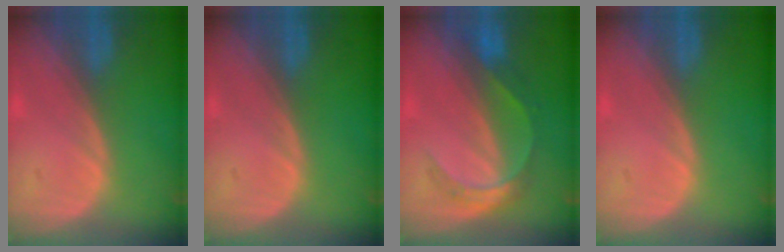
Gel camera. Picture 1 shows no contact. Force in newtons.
{"total": 0.0}
{"total": 5.3, "press": 5.0, "slide": 1.7}
{"total": 0.0}